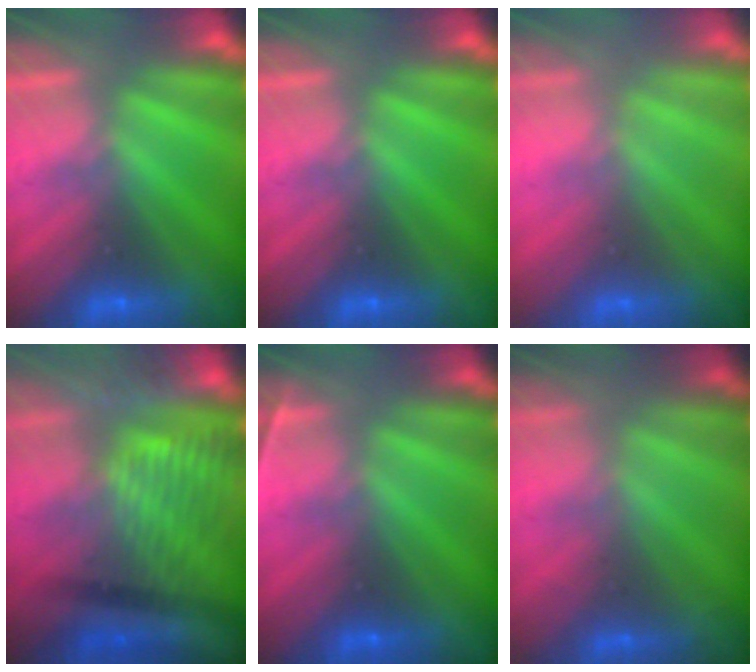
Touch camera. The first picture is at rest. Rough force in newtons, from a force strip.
{"total": 0.0}
{"total": 2.6}
{"total": 3.3}
{"total": 2.3}
{"total": 1.5}